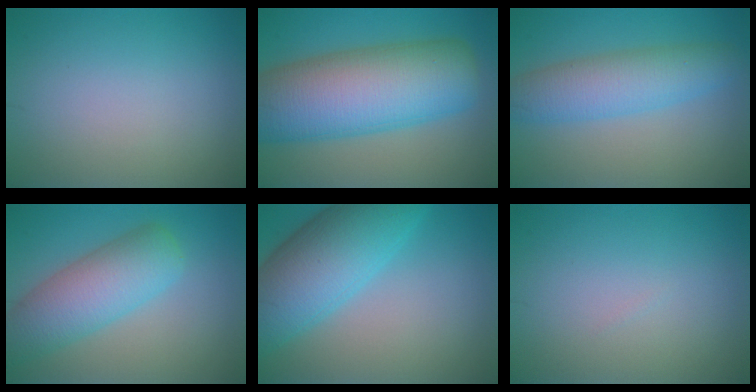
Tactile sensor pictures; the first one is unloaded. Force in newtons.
{"total": 13.4, "press": 13.4, "slide": 0.5}
{"total": 5.4, "press": 5.4, "slide": 0.1}
{"total": 6.6, "press": 6.5, "slide": 0.3}
{"total": 9.6, "press": 9.6, "slide": 0.3}
{"total": 0.0}